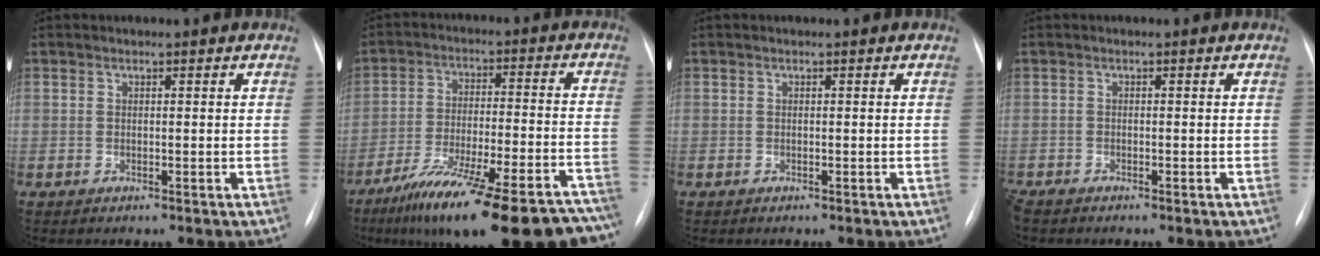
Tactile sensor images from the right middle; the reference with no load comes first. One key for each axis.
{"total": 26.3, "fx": -21.1, "fy": 4.5, "fz": 15.0, "tx": -0.171, "ty": -0.002, "tz": -0.306}
{"total": 0.0}
{"total": 1.6, "fx": -1.4, "fy": 0.4, "fz": 0.6, "tx": -0.015, "ty": -0.005, "tz": -0.026}